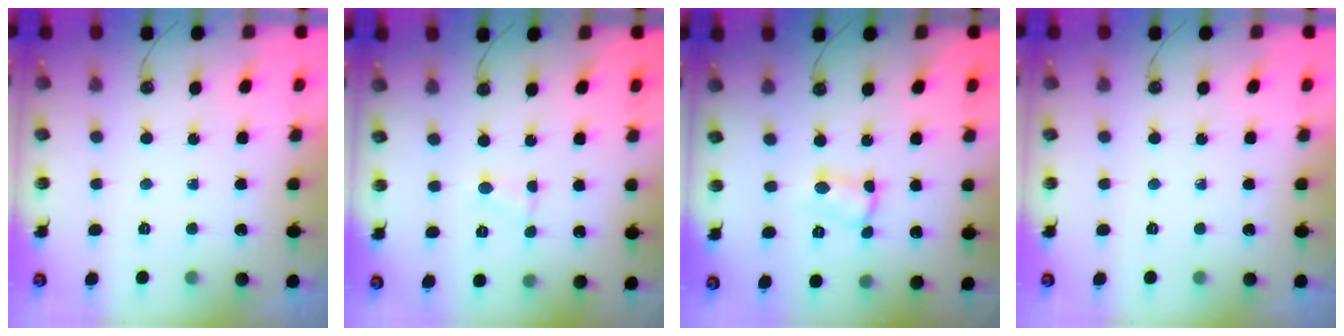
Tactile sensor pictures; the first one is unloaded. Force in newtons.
{"total": 0.9, "press": 0.9, "slide": 0.3}
{"total": 2.0, "press": 2.0, "slide": 0.1}
{"total": 0.0}